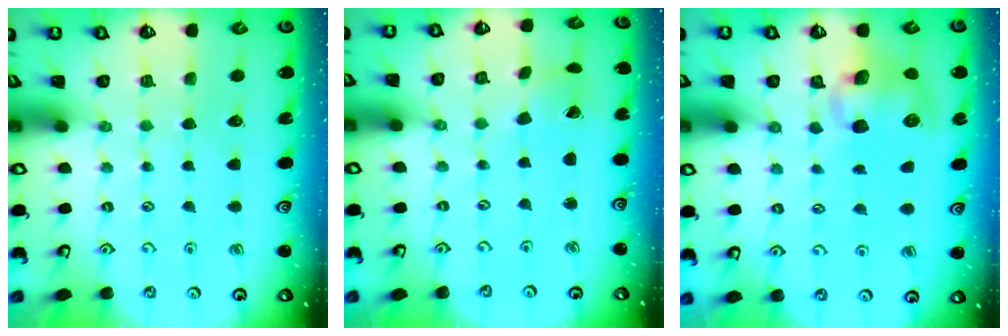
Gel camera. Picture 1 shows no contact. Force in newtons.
{"total": 1.2, "press": 1.2, "slide": 0.2}
{"total": 10.3, "press": 10.2, "slide": 1.1}